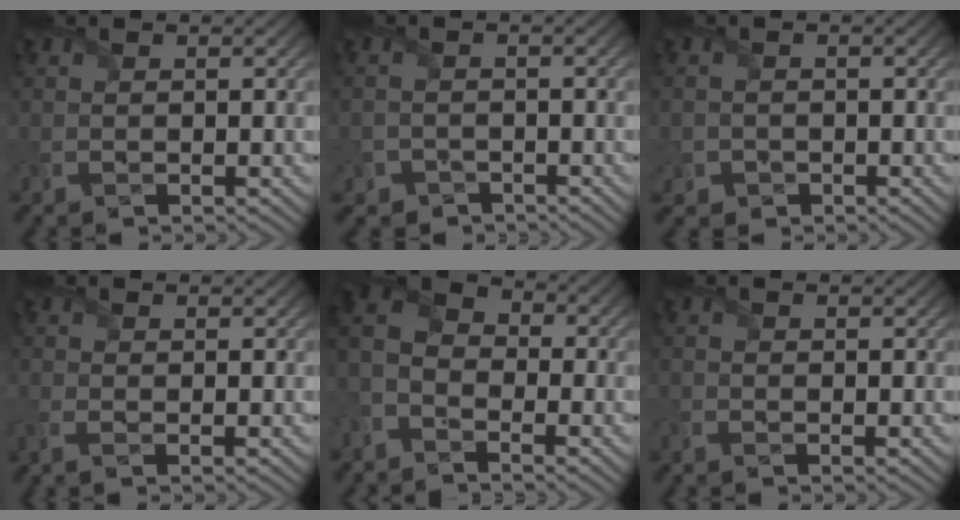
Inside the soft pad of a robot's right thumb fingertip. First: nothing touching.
{"total": 3.1, "force": [-2.3, 2.0, 0.3], "torque": [-0.008, 0.000, -0.047]}
{"total": 2.2, "force": [-1.2, 1.8, 0.4], "torque": [-0.011, -0.006, -0.023]}
{"total": 1.6, "force": [-0.7, 0.6, 1.4], "torque": [-0.035, -0.004, -0.017]}
{"total": 6.8, "force": [-4.3, 4.2, 3.2], "torque": [-0.075, -0.009, -0.097]}
{"total": 0.7, "force": [-0.7, 0.1, 0.2], "torque": [-0.003, -0.002, -0.016]}